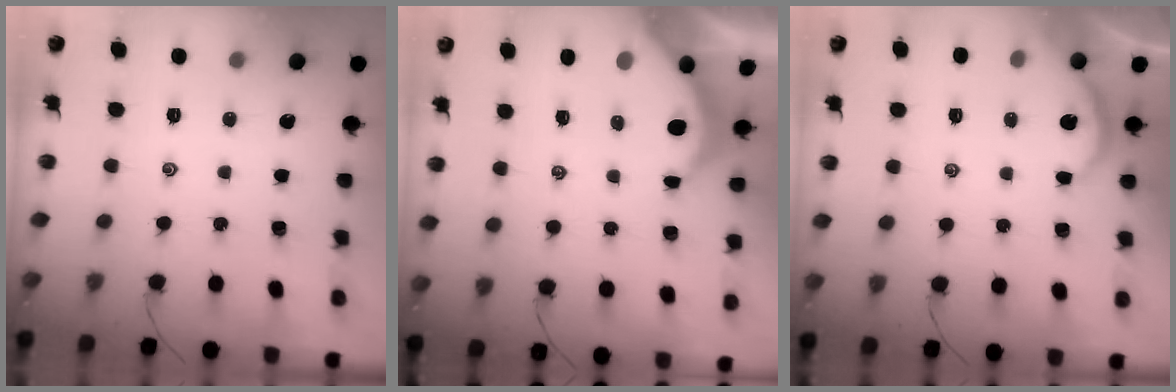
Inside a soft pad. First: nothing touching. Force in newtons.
{"total": 4.9, "press": 4.9, "slide": 0.4}
{"total": 3.9, "press": 3.9, "slide": 0.3}